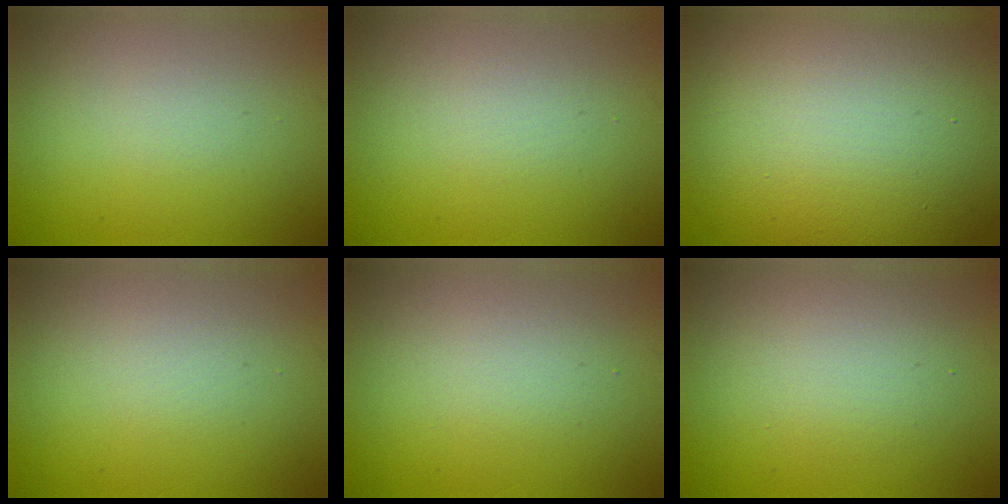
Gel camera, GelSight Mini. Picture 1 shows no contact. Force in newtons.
{"total": 1.2, "press": 1.2, "slide": 0.0}
{"total": 19.8, "press": 19.8, "slide": 0.7}
{"total": 1.3, "press": 1.3, "slide": 0.1}
{"total": 1.9, "press": 1.9, "slide": 0.0}
{"total": 2.6, "press": 2.6, "slide": 0.2}